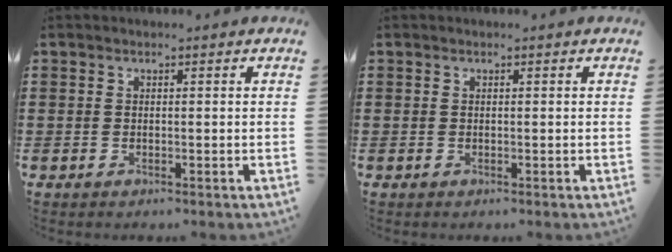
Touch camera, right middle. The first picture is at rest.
{"total": 0.0}